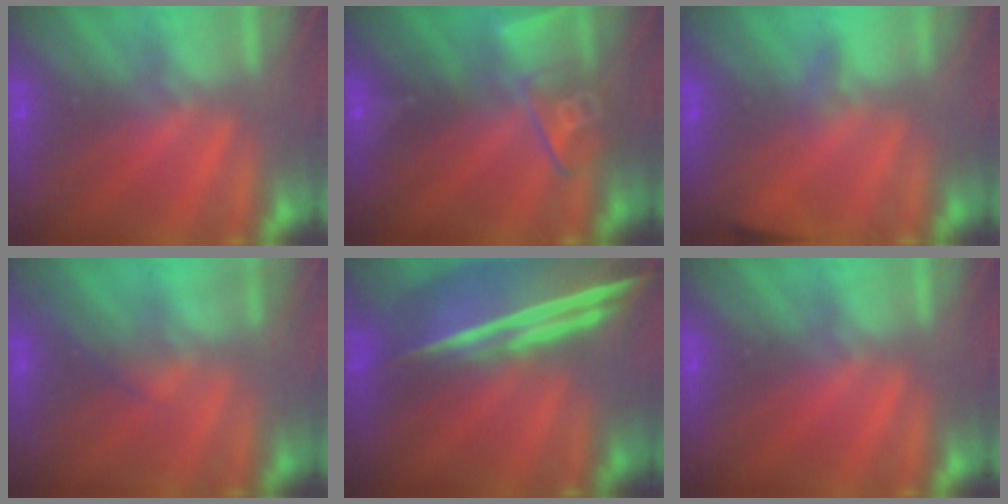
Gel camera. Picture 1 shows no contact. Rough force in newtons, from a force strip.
{"total": 2.6}
{"total": 2.9}
{"total": 2.1}
{"total": 7.4}
{"total": 0.0}